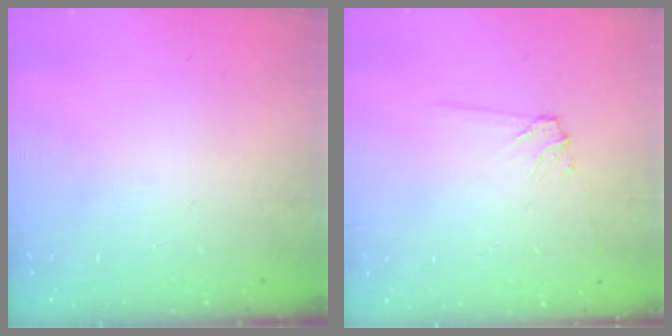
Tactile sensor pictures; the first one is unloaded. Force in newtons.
{"total": 4.7, "press": 4.7, "slide": 0.6}